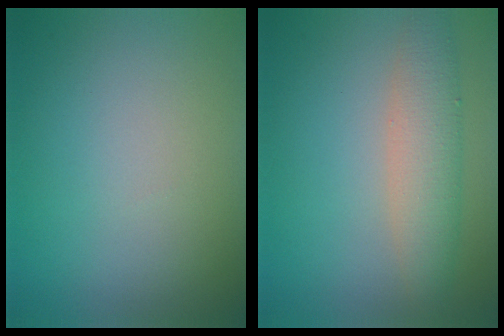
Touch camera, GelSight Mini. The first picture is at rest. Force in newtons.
{"total": 3.7, "press": 3.7, "slide": 0.1}